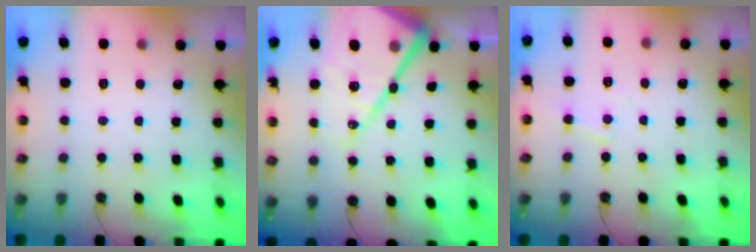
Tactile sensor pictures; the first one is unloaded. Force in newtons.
{"total": 22.3, "press": 22.2, "slide": 2.4}
{"total": 4.4, "press": 4.4, "slide": 0.7}